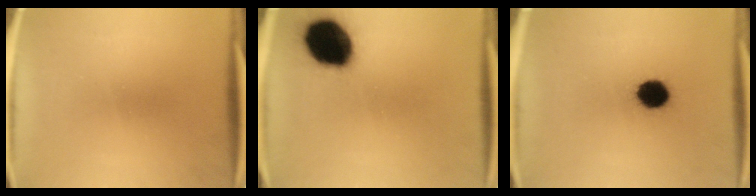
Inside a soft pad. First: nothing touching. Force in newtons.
{"total": 19.2}
{"total": 8.4}